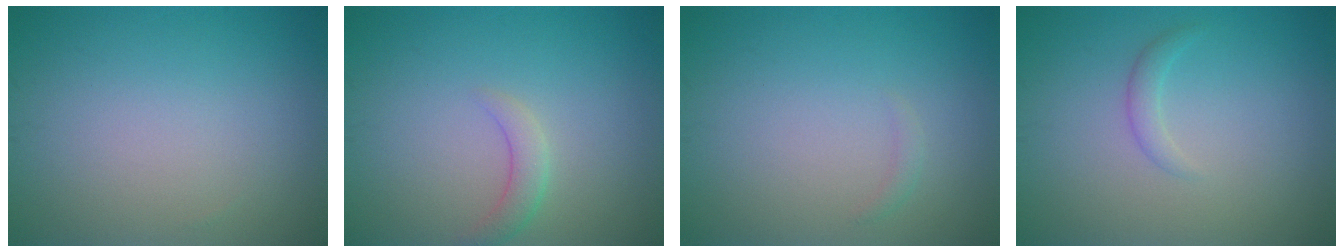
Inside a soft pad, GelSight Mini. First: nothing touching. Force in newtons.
{"total": 1.8, "press": 1.8, "slide": 0.1}
{"total": 0.7, "press": 0.7, "slide": 0.0}
{"total": 1.2, "press": 1.1, "slide": 0.2}